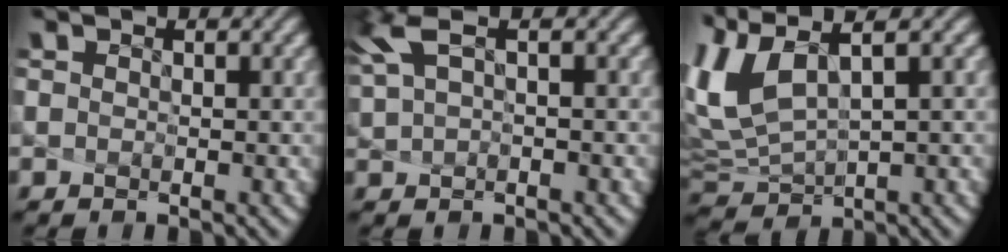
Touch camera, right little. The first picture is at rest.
{"total": 3.4, "force": [1.4, 1.2, 2.8], "torque": [-0.083, 0.006, 0.044]}
{"total": 5.4, "force": [2.1, 1.8, 4.6], "torque": [-0.120, 0.010, 0.056]}